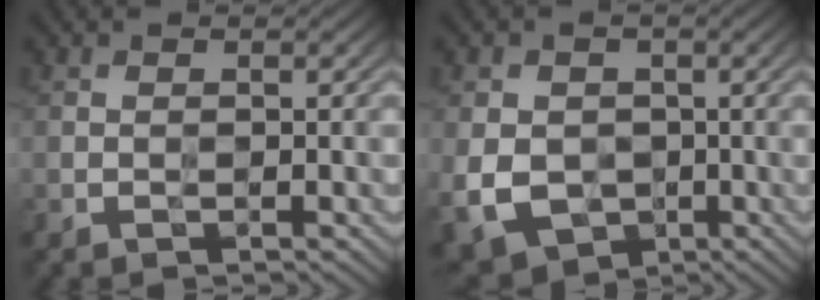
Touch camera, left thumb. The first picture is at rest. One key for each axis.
{"total": 8.0, "fx": -1.1, "fy": 6.7, "fz": 4.3, "tx": -0.114, "ty": -0.016, "tz": -0.027}